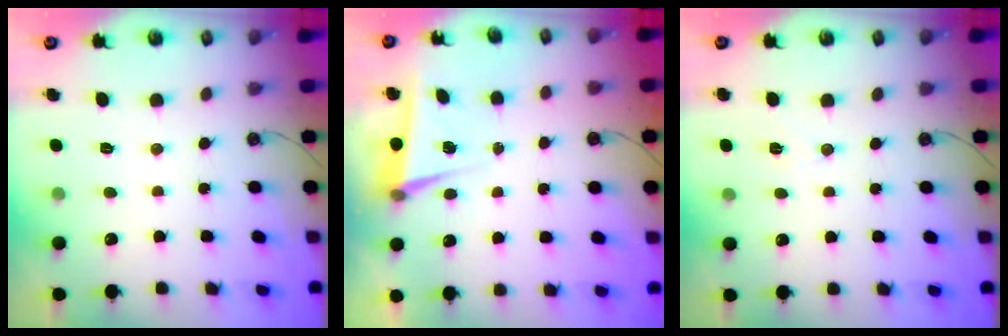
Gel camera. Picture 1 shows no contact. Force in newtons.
{"total": 5.3, "press": 4.0, "slide": 3.6}
{"total": 6.5, "press": 4.7, "slide": 4.4}